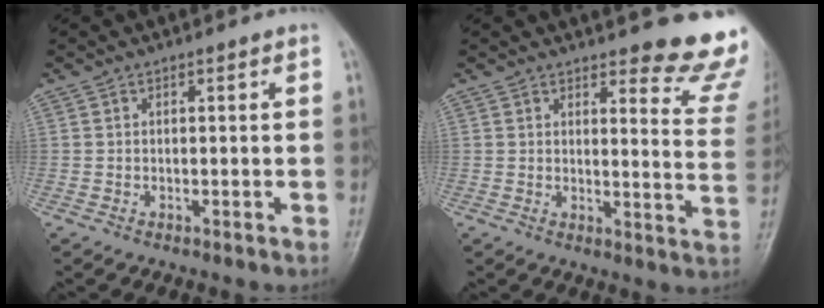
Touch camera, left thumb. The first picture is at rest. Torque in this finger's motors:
{"motor_torque": [0.77, 0.59, 1.45, -1.32, 0.05]}